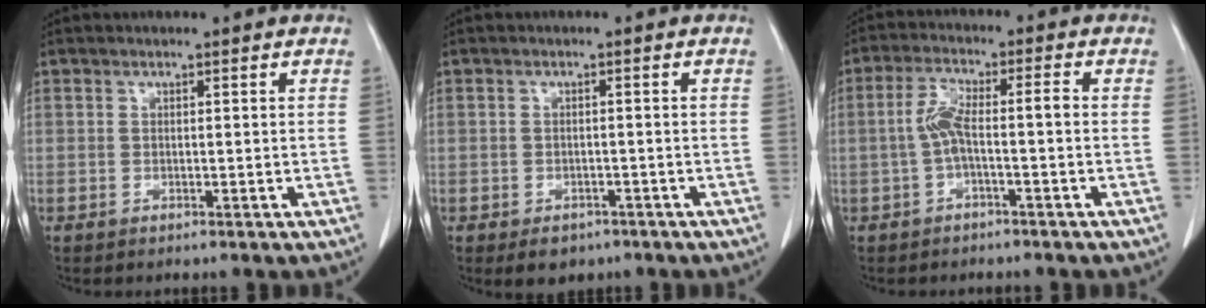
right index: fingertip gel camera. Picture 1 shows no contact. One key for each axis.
{"total": 3.5, "fx": -2.3, "fy": 2.4, "fz": 1.2, "tx": -0.010, "ty": 0.002, "tz": -0.023}
{"total": 5.3, "fx": -1.0, "fy": 1.0, "fz": 5.1, "tx": -0.109, "ty": 0.023, "tz": -0.019}